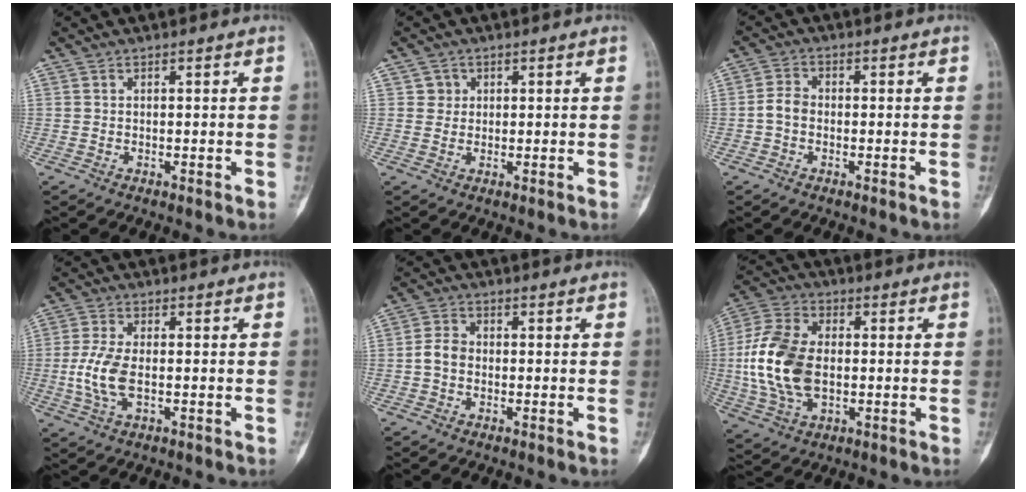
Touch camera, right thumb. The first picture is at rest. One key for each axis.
{"total": 2.0, "fx": 0.7, "fy": 1.9, "fz": 0.1, "tx": 0.013, "ty": 0.001, "tz": 0.005}
{"total": 3.3, "fx": -0.8, "fy": 2.4, "fz": 2.1, "tx": -0.036, "ty": 0.011, "tz": -0.023}
{"total": 7.2, "fx": -1.0, "fy": 3.4, "fz": 6.3, "tx": -0.149, "ty": 0.001, "tz": -0.021}
{"total": 3.6, "fx": -0.7, "fy": 2.7, "fz": 2.2, "tx": -0.038, "ty": 0.012, "tz": -0.021}
{"total": 15.8, "fx": -0.6, "fy": 9.8, "fz": 12.4, "tx": -0.259, "ty": 0.010, "tz": -0.010}